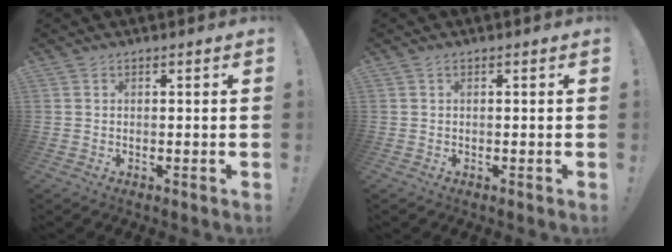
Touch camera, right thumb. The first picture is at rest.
{"total": 0.6, "force": [0.3, 0.2, 0.5], "torque": [-0.003, -0.002, 0.003]}